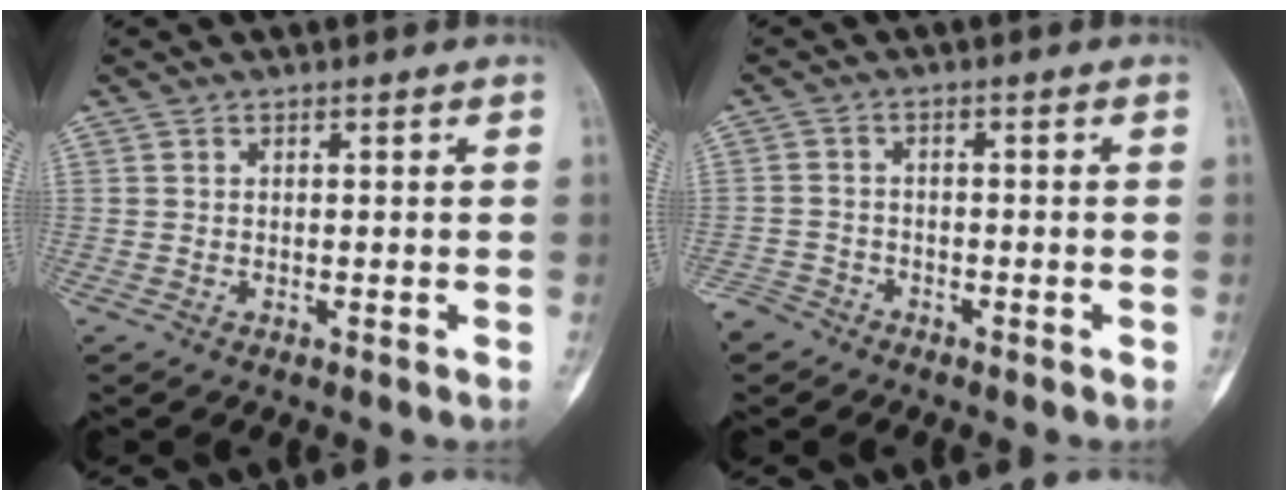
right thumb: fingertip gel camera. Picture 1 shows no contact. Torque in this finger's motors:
{"motor_torque": [0.70, -0.36, -0.15, 0.03, -0.01]}